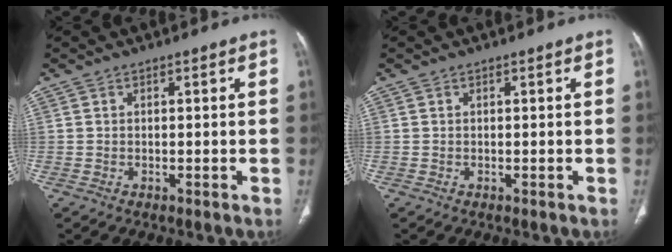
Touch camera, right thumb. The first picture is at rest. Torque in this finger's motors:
{"motor_torque": [0.00, 0.00, 0.00, 0.00, 0.00]}